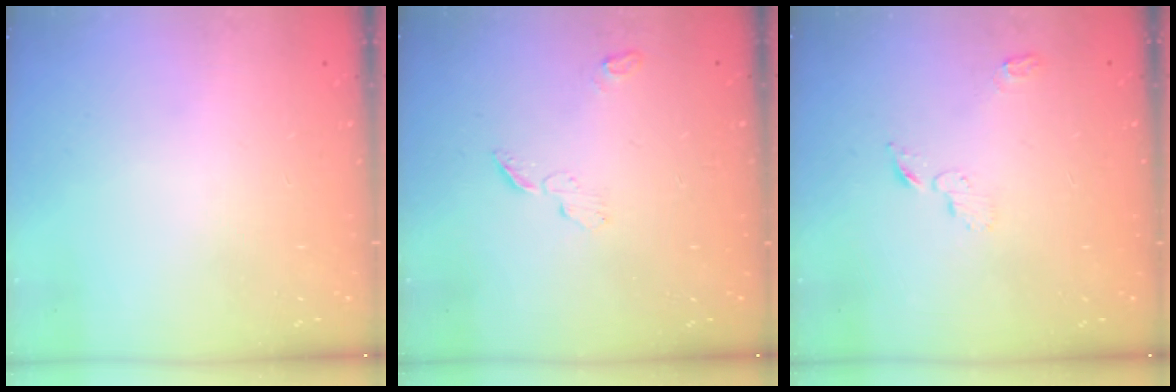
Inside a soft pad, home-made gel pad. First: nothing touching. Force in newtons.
{"total": 3.8, "press": 3.8, "slide": 0.4}
{"total": 4.0, "press": 4.0, "slide": 0.4}